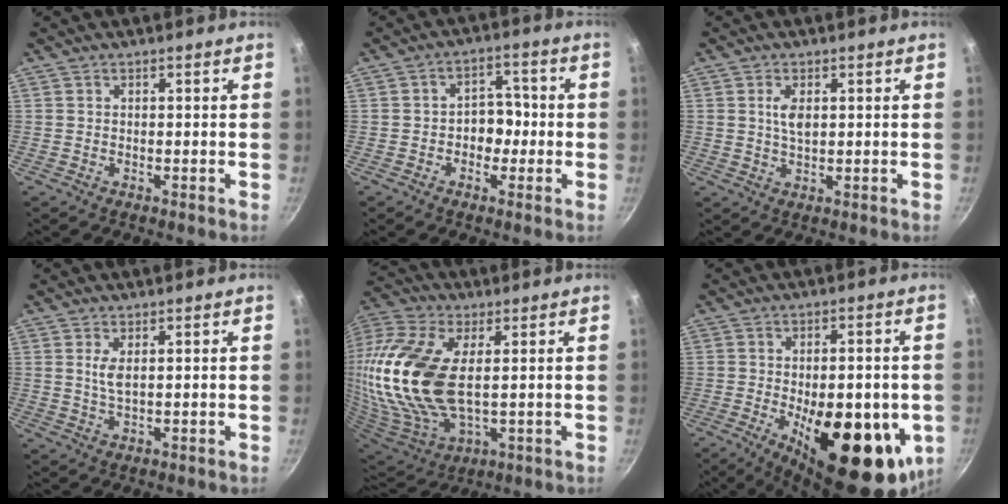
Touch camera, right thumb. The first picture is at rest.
{"total": 5.5, "force": [-1.1, 4.3, 3.2], "torque": [0.005, 0.019, -0.022]}
{"total": 2.6, "force": [0.7, 1.4, 2.0], "torque": [-0.034, -0.002, 0.015]}
{"total": 3.0, "force": [0.8, 1.2, 2.6], "torque": [-0.051, -0.009, 0.018]}
{"total": 26.2, "force": [3.4, 13.9, 22.0], "torque": [-0.474, -0.006, 0.063]}
{"total": 22.1, "force": [-5.4, 9.8, 19.1], "torque": [-0.232, -0.013, -0.062]}